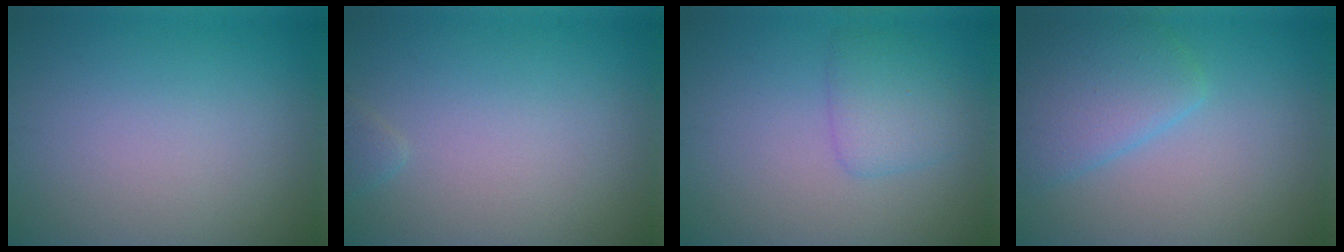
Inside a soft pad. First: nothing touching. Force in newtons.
{"total": 0.8, "press": 0.8, "slide": 0.1}
{"total": 2.5, "press": 2.5, "slide": 0.1}
{"total": 4.2, "press": 4.2, "slide": 0.3}